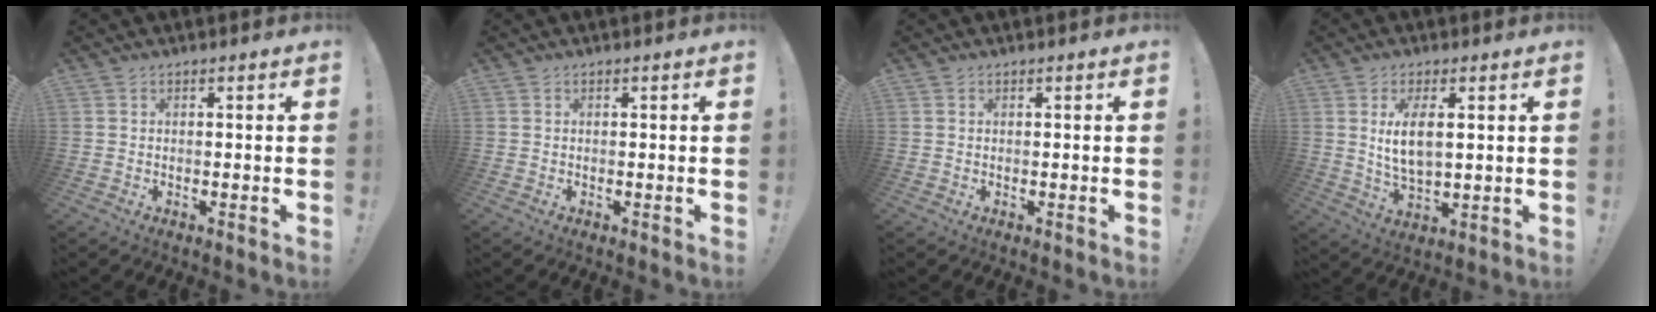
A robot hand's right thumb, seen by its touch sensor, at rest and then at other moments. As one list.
[{"total": 0.0}, {"total": 0.0}, {"total": 8.0, "force": [2.2, 3.4, 6.9], "torque": [-0.115, -0.014, 0.032]}]